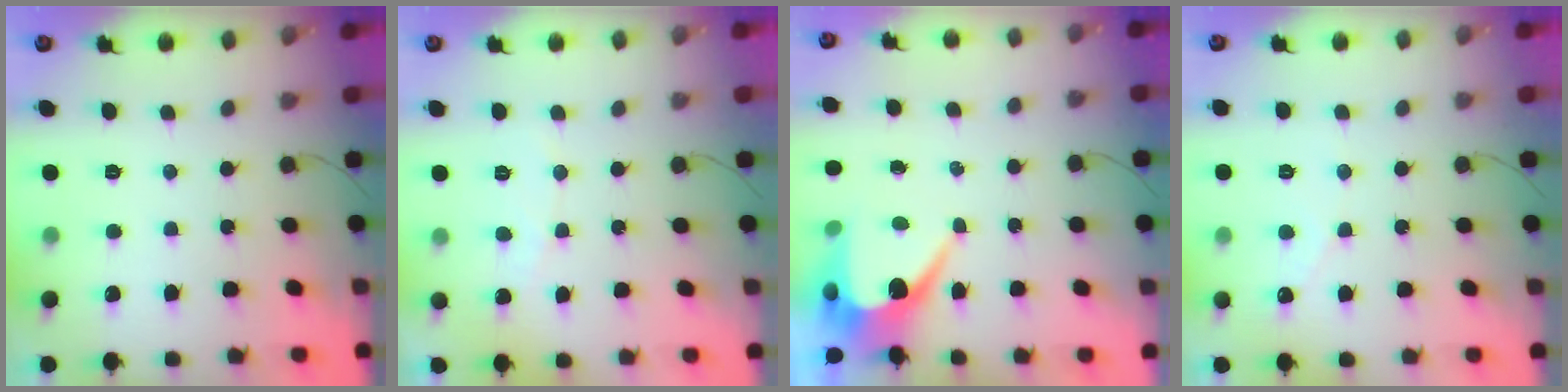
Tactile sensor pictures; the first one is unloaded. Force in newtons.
{"total": 3.8, "press": 3.8, "slide": 0.2}
{"total": 7.1, "press": 7.1, "slide": 0.3}
{"total": 1.6, "press": 1.6, "slide": 0.1}